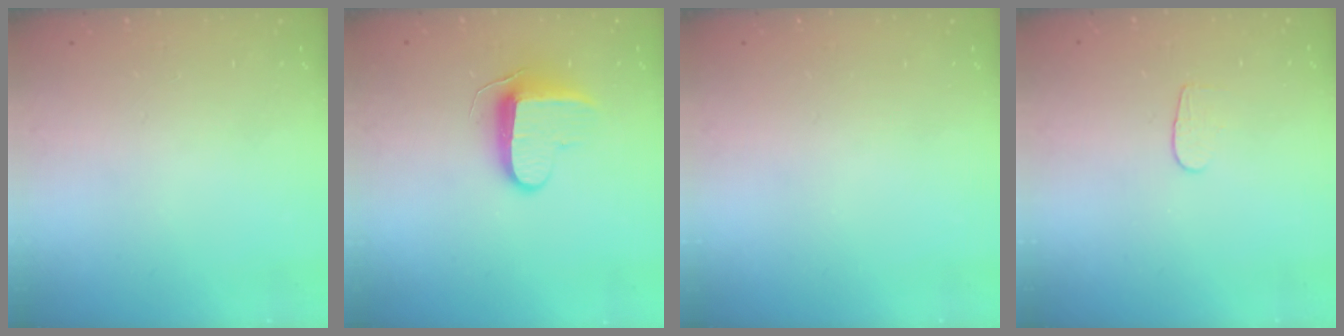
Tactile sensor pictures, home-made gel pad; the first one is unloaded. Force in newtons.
{"total": 10.5, "press": 10.4, "slide": 1.2}
{"total": 0.0}
{"total": 4.3, "press": 4.3, "slide": 0.5}